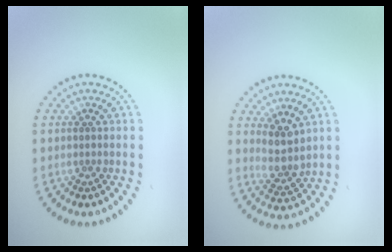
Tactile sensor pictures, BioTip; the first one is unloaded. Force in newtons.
{"total": 3.1, "press": 2.5, "slide": 1.8}